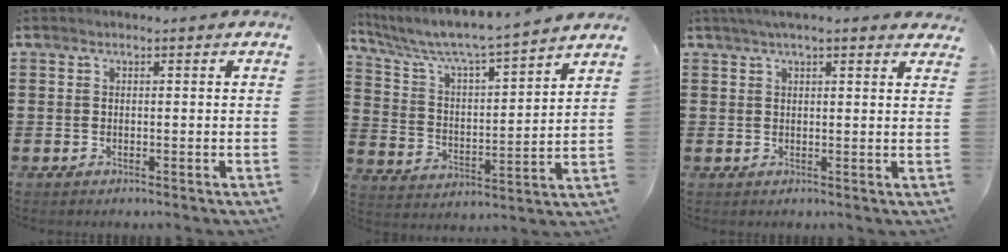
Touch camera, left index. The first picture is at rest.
{"total": 6.0, "force": [5.4, 0.1, 2.6], "torque": [-0.076, -0.042, 0.084]}
{"total": 2.8, "force": [2.1, 1.0, 1.4], "torque": [-0.033, 0.008, 0.038]}